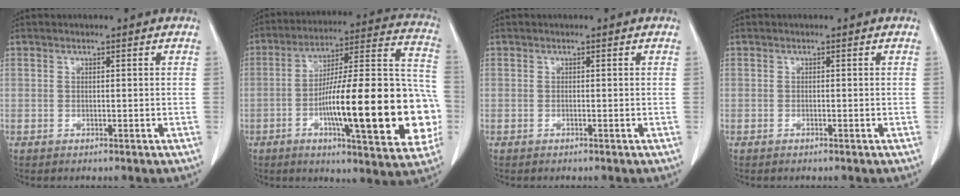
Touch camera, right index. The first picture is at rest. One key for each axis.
{"total": 26.0, "fx": -5.9, "fy": 4.6, "fz": 24.9, "tx": -0.302, "ty": 0.022, "tz": -0.082}
{"total": 0.0}
{"total": 0.0}